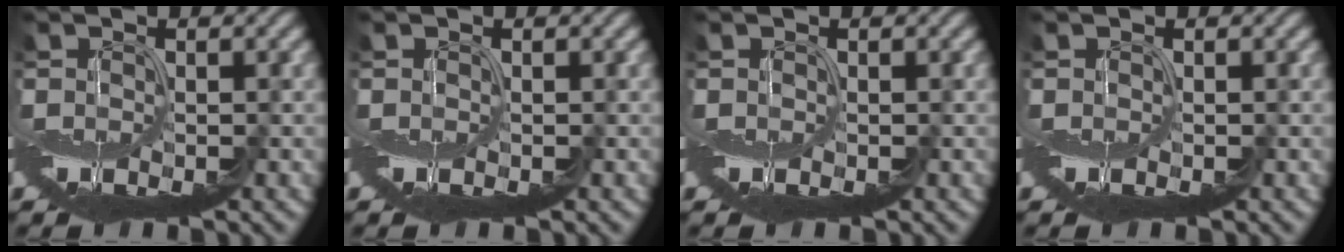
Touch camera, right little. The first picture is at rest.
{"total": 0.0}
{"total": 0.0}
{"total": 0.0}